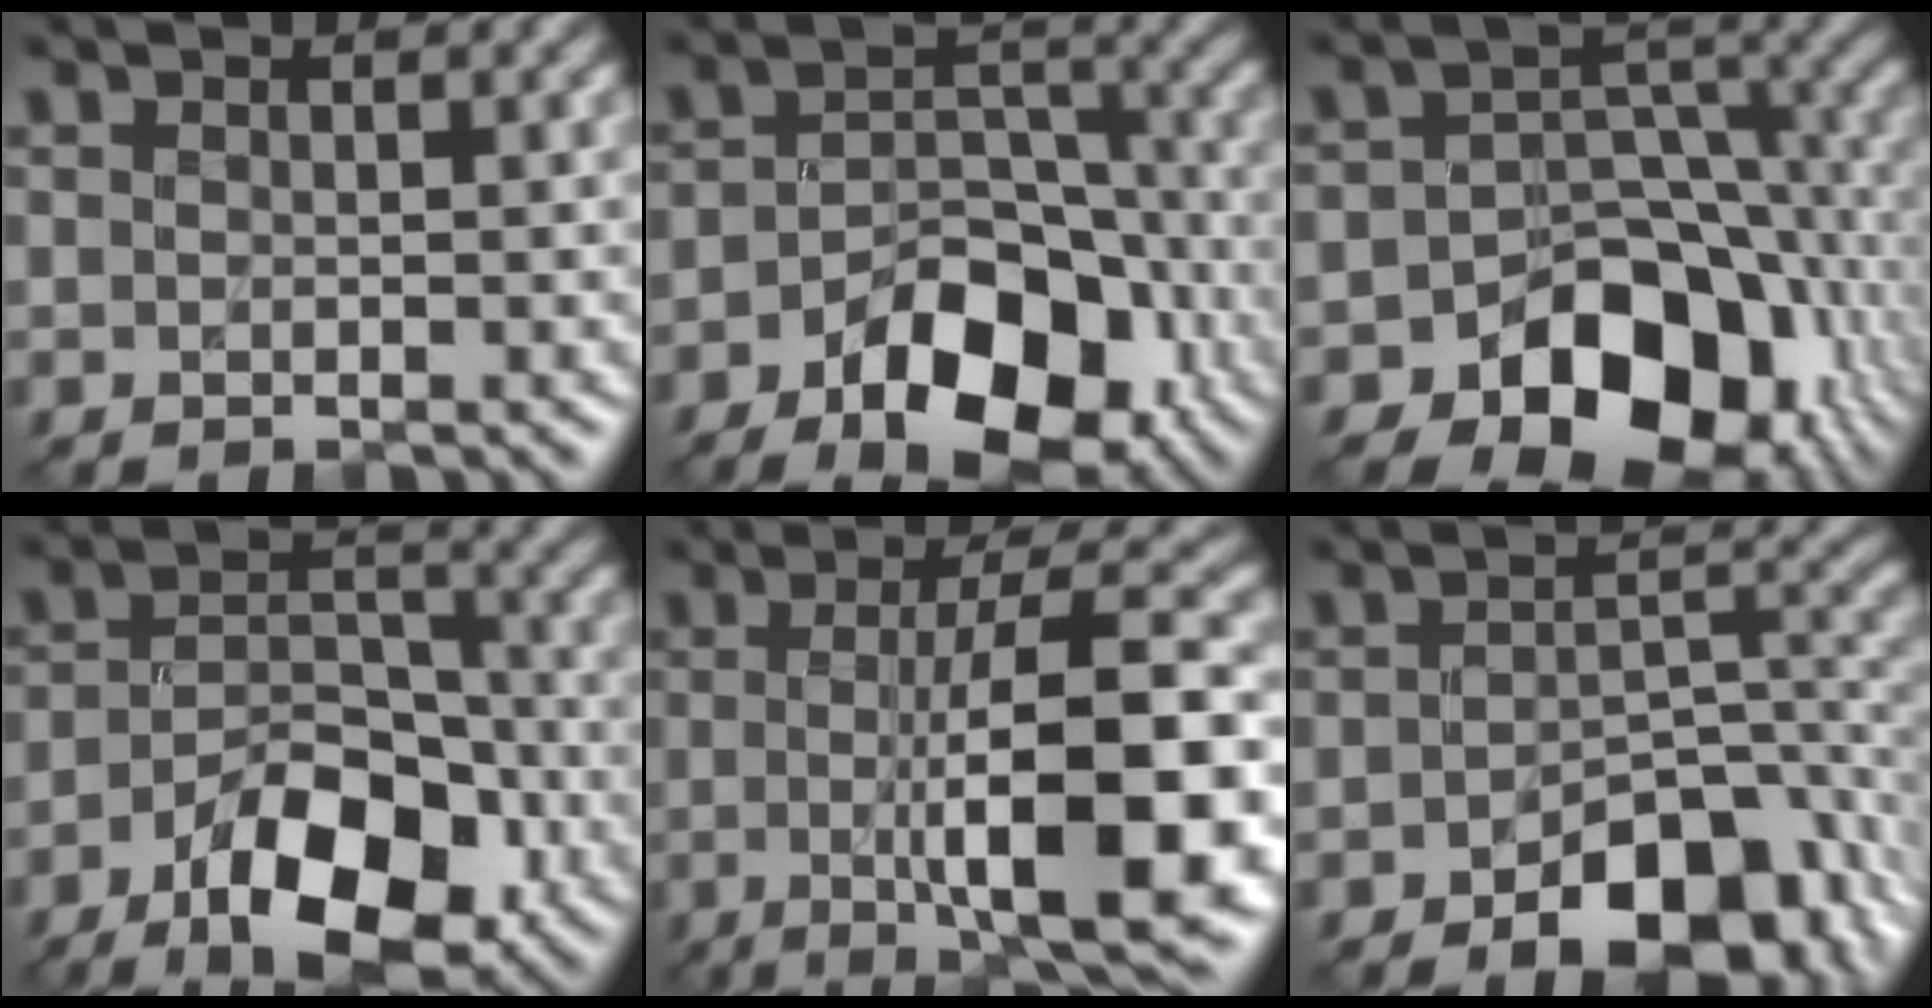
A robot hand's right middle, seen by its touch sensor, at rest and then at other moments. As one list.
[{"total": 9.8, "force": [-5.2, 5.3, 6.4], "torque": [-0.093, -0.001, -0.077]}, {"total": 12.1, "force": [-6.4, 8.2, 6.2], "torque": [-0.084, 0.001, -0.104]}, {"total": 10.1, "force": [-5.5, 4.6, 7.1], "torque": [-0.115, 0.003, -0.086]}, {"total": 12.2, "force": [-1.5, 2.8, 11.8], "torque": [-0.166, -0.002, -0.025]}, {"total": 8.7, "force": [-4.5, 4.3, 6.0], "torque": [-0.075, -0.003, -0.067]}]